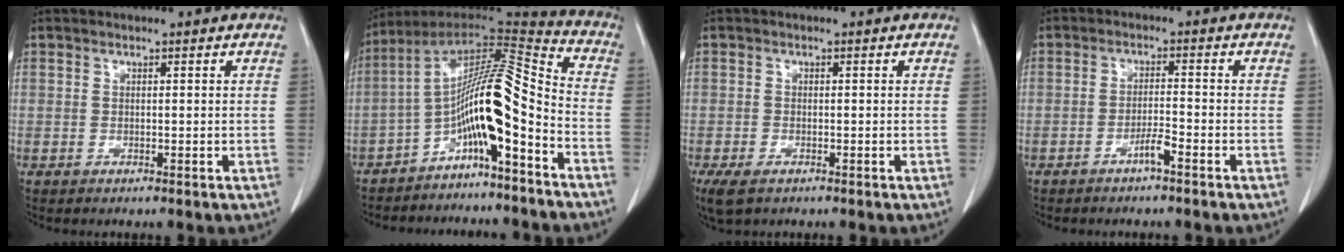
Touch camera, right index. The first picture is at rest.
{"total": 15.1, "force": [-7.4, 1.5, 13.1], "torque": [-0.211, 0.038, -0.119]}
{"total": 3.8, "force": [-2.3, 1.9, 2.3], "torque": [-0.046, -0.009, -0.037]}
{"total": 2.8, "force": [-1.9, -0.1, 2.1], "torque": [-0.038, -0.001, -0.037]}